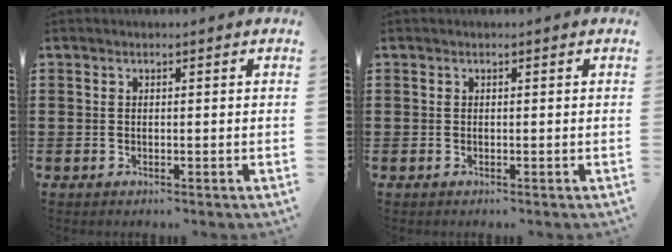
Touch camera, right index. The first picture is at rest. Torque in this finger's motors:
{"motor_torque": [0.71, 1.17, 0.02, 0.02]}